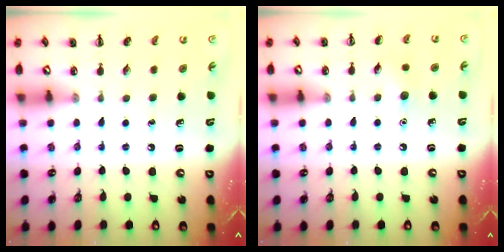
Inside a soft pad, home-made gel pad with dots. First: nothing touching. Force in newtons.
{"total": 5.0, "press": 4.9, "slide": 1.4}